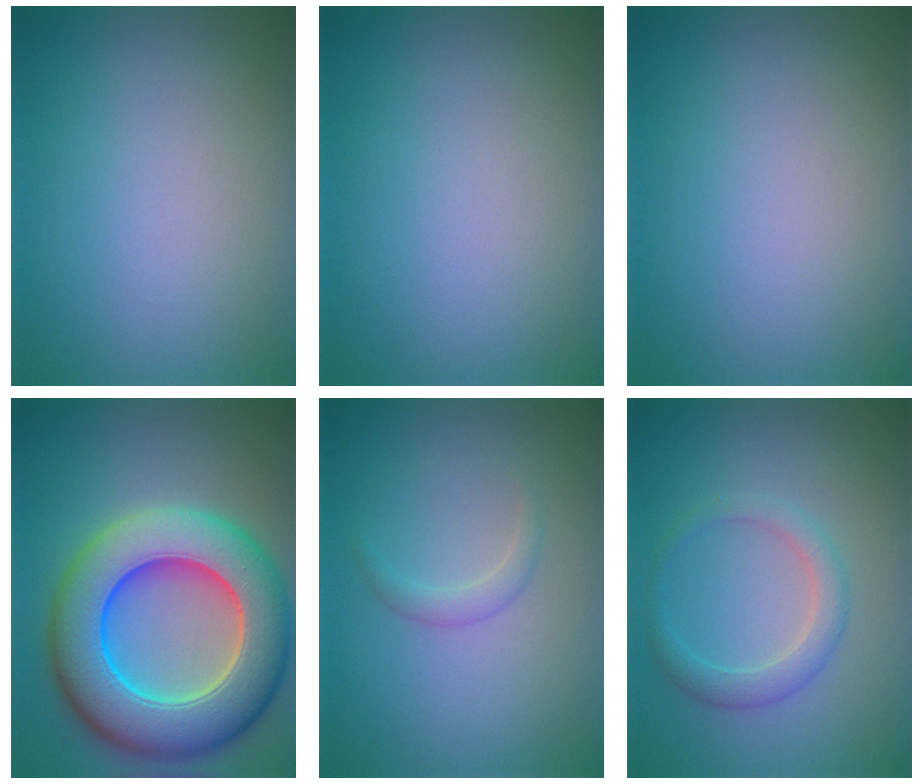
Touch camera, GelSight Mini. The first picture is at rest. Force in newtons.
{"total": 0.0}
{"total": 0.0}
{"total": 13.2, "press": 13.1, "slide": 2.1}
{"total": 1.2, "press": 1.1, "slide": 0.1}
{"total": 2.4, "press": 2.4, "slide": 0.1}